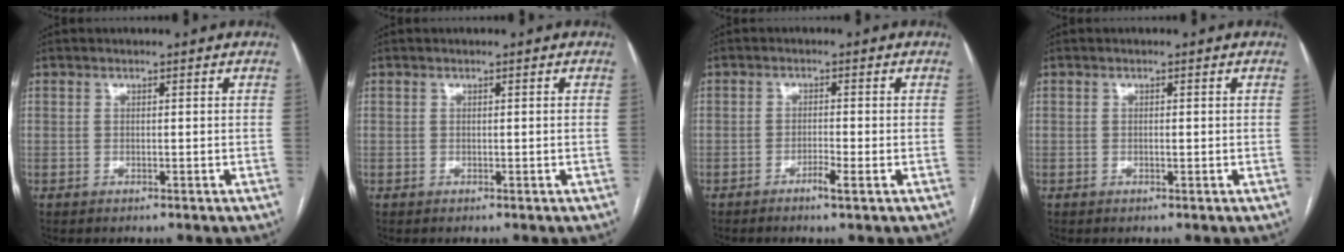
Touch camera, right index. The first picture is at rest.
{"total": 0.0}
{"total": 2.4, "force": [-1.3, -0.2, 2.0], "torque": [-0.036, -0.003, -0.025]}
{"total": 0.6, "force": [-0.1, 0.1, 0.6], "torque": [-0.011, 0.000, 0.000]}